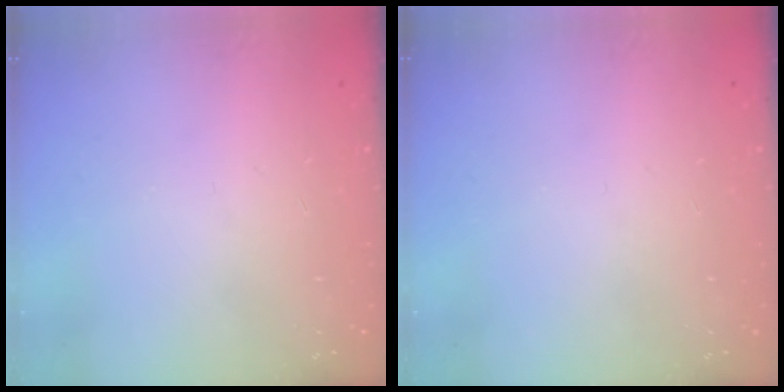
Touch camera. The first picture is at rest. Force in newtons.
{"total": 0.0}